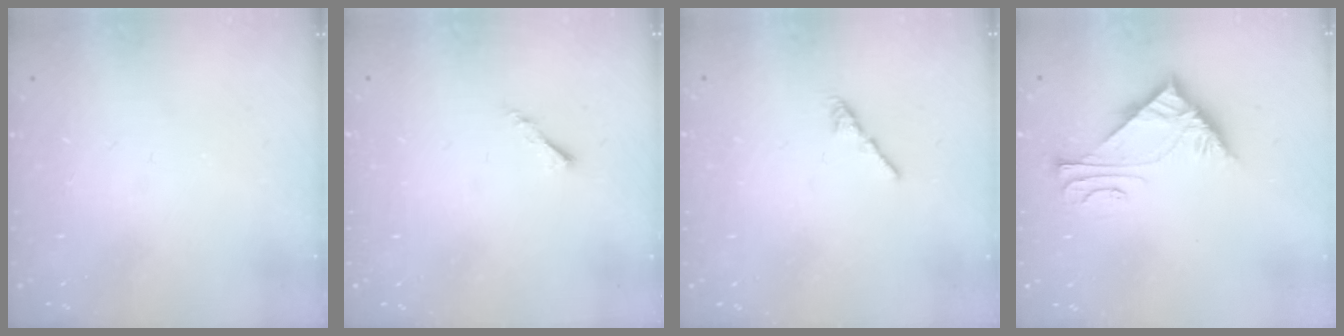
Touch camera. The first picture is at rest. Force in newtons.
{"total": 1.1, "press": 1.0, "slide": 0.3}
{"total": 1.3, "press": 1.2, "slide": 0.4}
{"total": 6.0, "press": 6.0, "slide": 0.7}